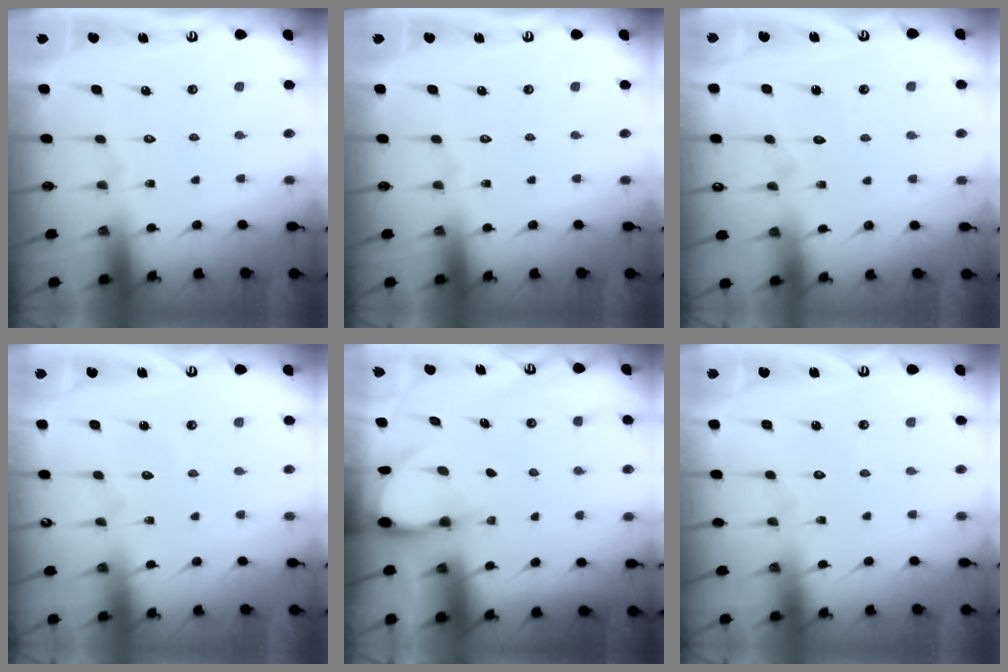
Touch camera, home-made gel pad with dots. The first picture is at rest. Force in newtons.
{"total": 0.0}
{"total": 3.9, "press": 3.9, "slide": 0.2}
{"total": 4.5, "press": 4.4, "slide": 0.5}
{"total": 3.1, "press": 3.1, "slide": 0.3}
{"total": 2.3, "press": 2.3, "slide": 0.2}